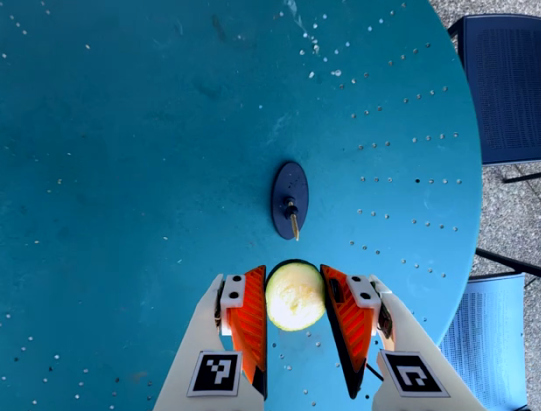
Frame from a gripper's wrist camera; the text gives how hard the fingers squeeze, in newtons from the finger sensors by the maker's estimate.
{"total": 13.1, "left": 13.9, "right": 12.3}